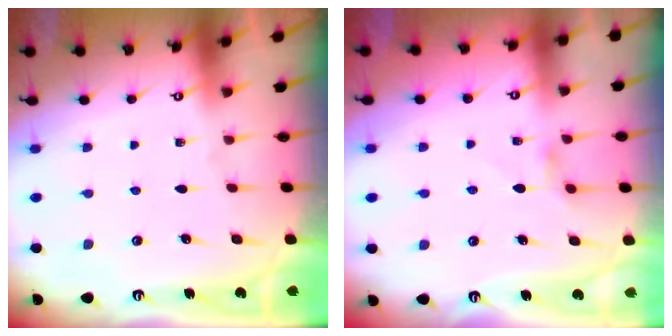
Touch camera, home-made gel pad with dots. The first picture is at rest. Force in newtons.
{"total": 2.9, "press": 2.9, "slide": 0.4}